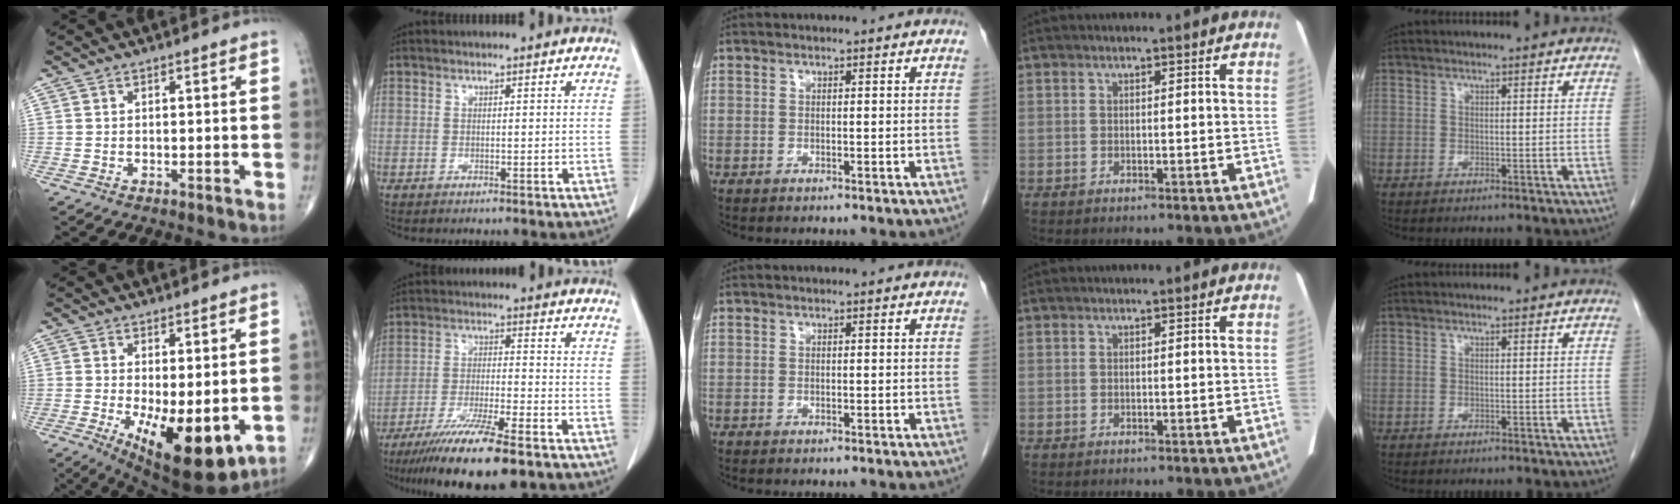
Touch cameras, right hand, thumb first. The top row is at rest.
{"thumb": {"total": 13.8, "force": [-3.1, 5.4, 12.4], "torque": [-0.182, -0.030, -0.029]}, "index": {"total": 14.2, "force": [-10.5, 1.0, 9.6], "torque": [-0.172, -0.038, -0.176]}}